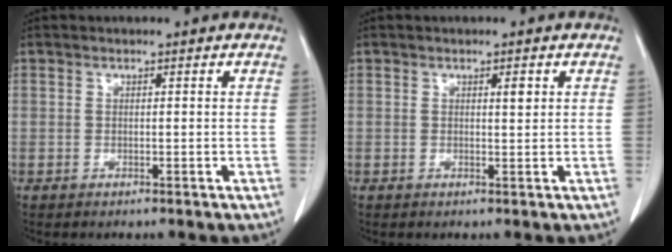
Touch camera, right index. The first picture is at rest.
{"total": 1.3, "force": [0.6, 0.3, 1.2], "torque": [-0.018, -0.001, 0.008]}